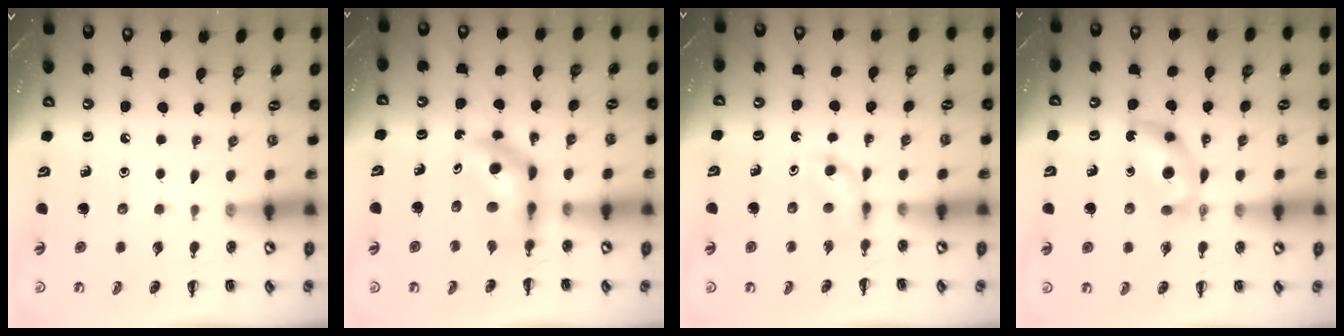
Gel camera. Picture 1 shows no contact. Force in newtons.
{"total": 5.9, "press": 5.7, "slide": 1.2}
{"total": 3.7, "press": 3.4, "slide": 1.4}
{"total": 7.4, "press": 7.4, "slide": 0.8}